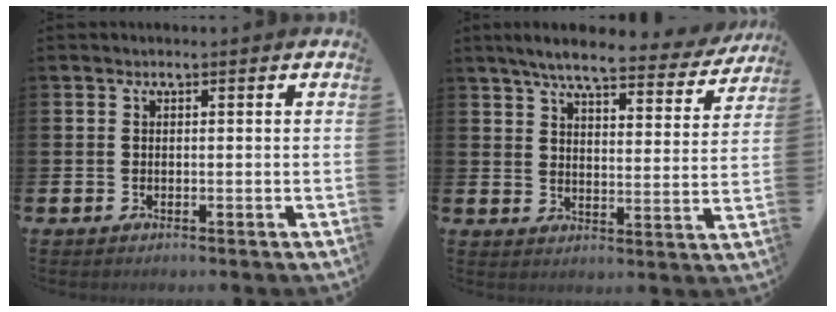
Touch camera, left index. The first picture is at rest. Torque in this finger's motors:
{"motor_torque": [1.07, -1.07, 0.71, 0.21]}